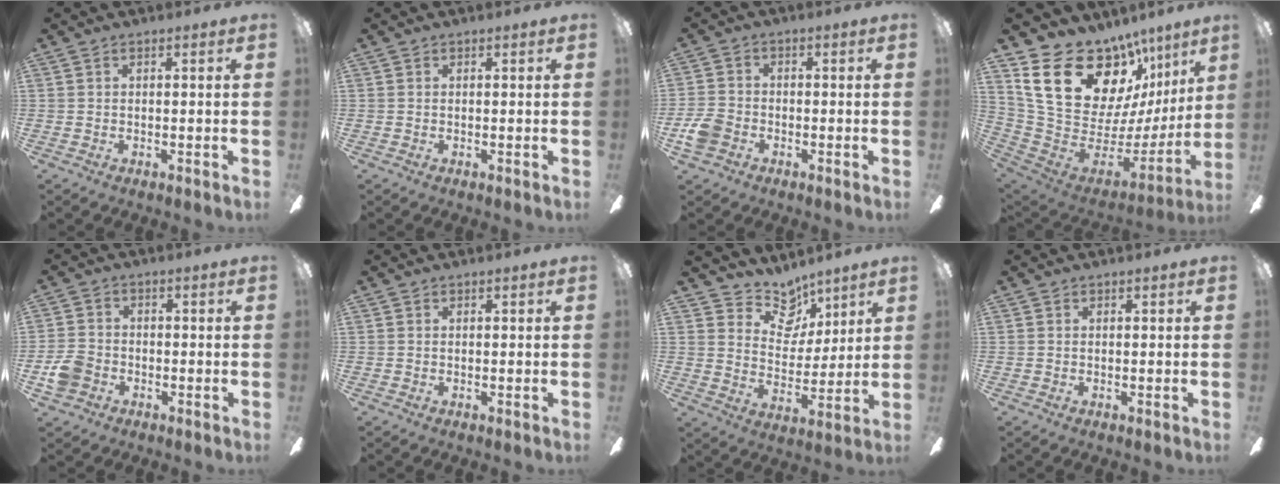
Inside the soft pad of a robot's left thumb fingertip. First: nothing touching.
{"total": 0.0}
{"total": 5.9, "force": [-2.7, 4.5, 2.8], "torque": [-0.061, 0.020, -0.049]}
{"total": 25.0, "force": [13.7, 15.1, 14.6], "torque": [-0.256, -0.087, 0.279]}
{"total": 6.0, "force": [-2.5, 4.8, 2.6], "torque": [-0.060, 0.021, -0.047]}
{"total": 0.0}
{"total": 10.8, "force": [8.5, 6.2, 2.7], "torque": [-0.045, -0.064, 0.162]}
{"total": 0.0}